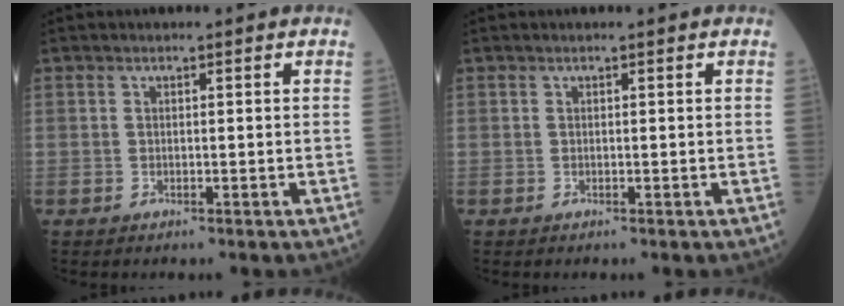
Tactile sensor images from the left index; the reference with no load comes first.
{"total": 0.0}